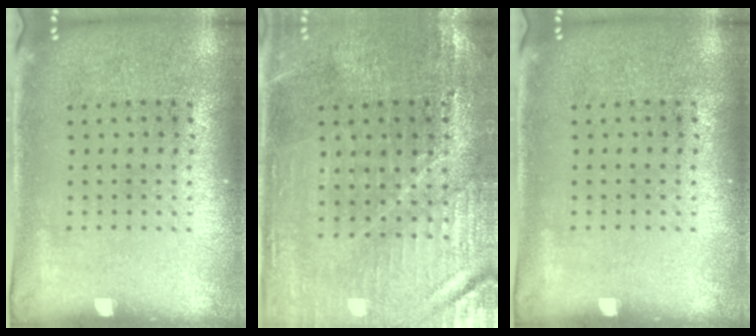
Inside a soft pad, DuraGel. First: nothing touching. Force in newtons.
{"total": 1.7, "press": 1.7, "slide": 0.3}
{"total": 0.0}